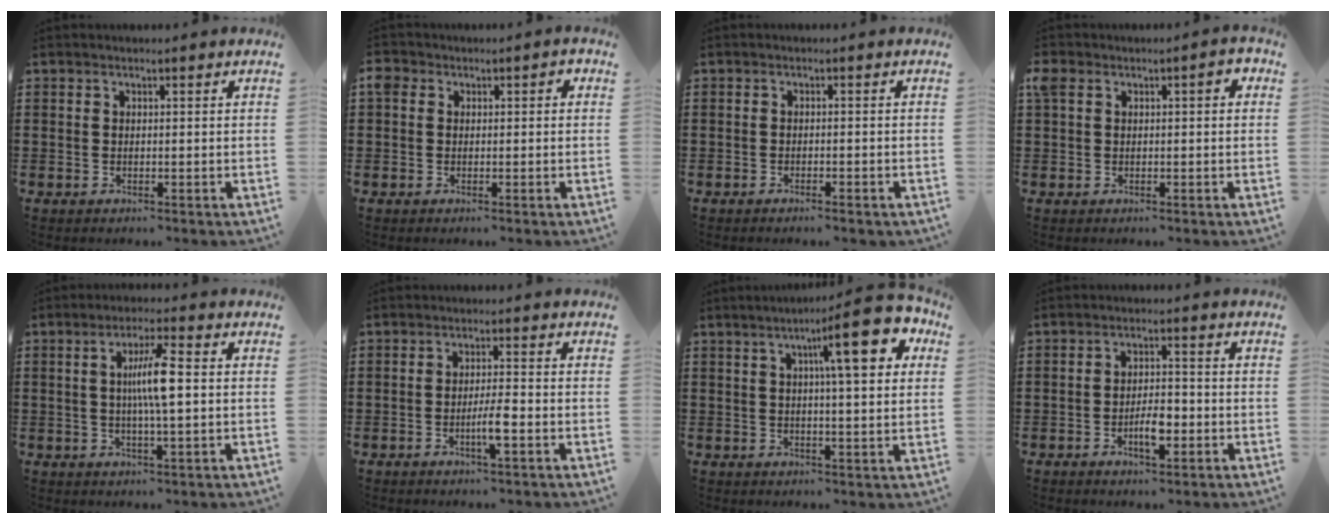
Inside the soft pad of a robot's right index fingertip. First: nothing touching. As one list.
[{"total": 2.2, "force": [0.1, 1.8, 1.2], "torque": [-0.030, 0.008, -0.001]}, {"total": 1.0, "force": [-0.8, 0.1, 0.5], "torque": [-0.013, -0.002, -0.016]}, {"total": 3.6, "force": [0.7, 1.9, 3.0], "torque": [-0.055, 0.008, 0.008]}, {"total": 6.6, "force": [0.4, 0.5, 6.6], "torque": [-0.120, -0.002, 0.002]}, {"total": 3.9, "force": [-1.4, 0.3, 3.6], "torque": [-0.068, -0.003, -0.029]}, {"total": 12.0, "force": [5.1, 1.9, 10.7], "torque": [-0.166, -0.016, 0.072]}, {"total": 4.5, "force": [-1.7, 1.7, 3.8], "torque": [-0.072, 0.006, -0.032]}]